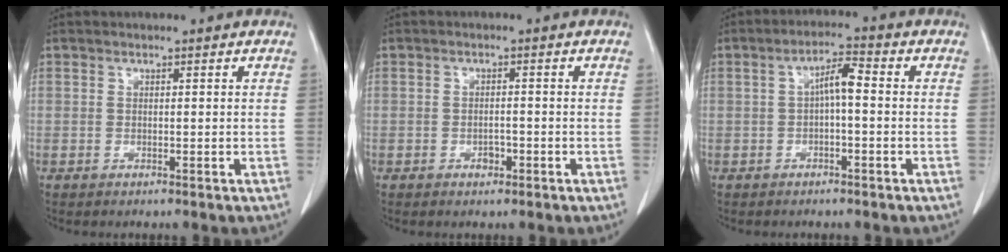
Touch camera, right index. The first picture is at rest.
{"total": 1.7, "force": [-0.8, 0.9, 1.1], "torque": [-0.018, 0.003, -0.011]}
{"total": 4.2, "force": [-0.1, 0.9, 4.1], "torque": [-0.072, 0.016, -0.002]}